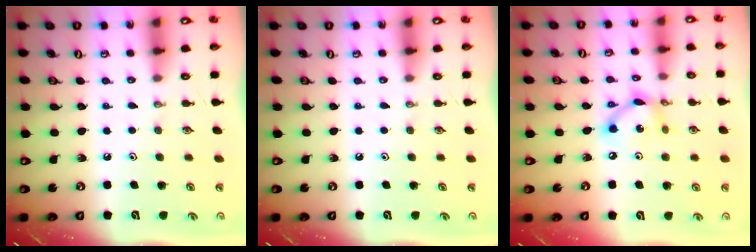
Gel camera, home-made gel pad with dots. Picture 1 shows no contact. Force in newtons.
{"total": 0.0}
{"total": 8.9, "press": 8.9, "slide": 0.6}